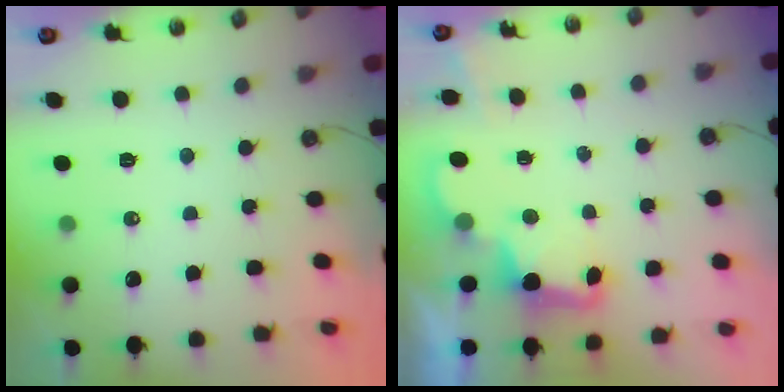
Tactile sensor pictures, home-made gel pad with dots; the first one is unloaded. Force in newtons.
{"total": 3.3, "press": 3.3, "slide": 0.6}